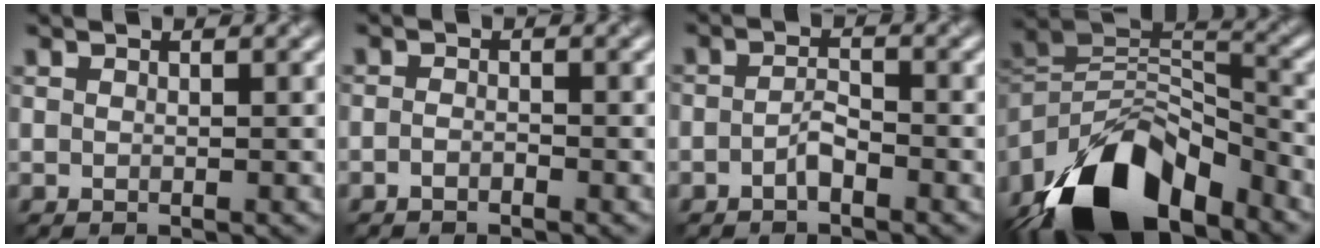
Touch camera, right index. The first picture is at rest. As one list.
[{"total": 0.7, "force": [-0.6, 0.1, 0.3], "torque": [-0.007, 0.001, -0.012]}, {"total": 1.3, "force": [-1.0, 0.4, 0.7], "torque": [-0.017, 0.006, -0.021]}, {"total": 14.0, "force": [-9.6, 6.3, 8.0], "torque": [-0.150, 0.011, -0.172]}]